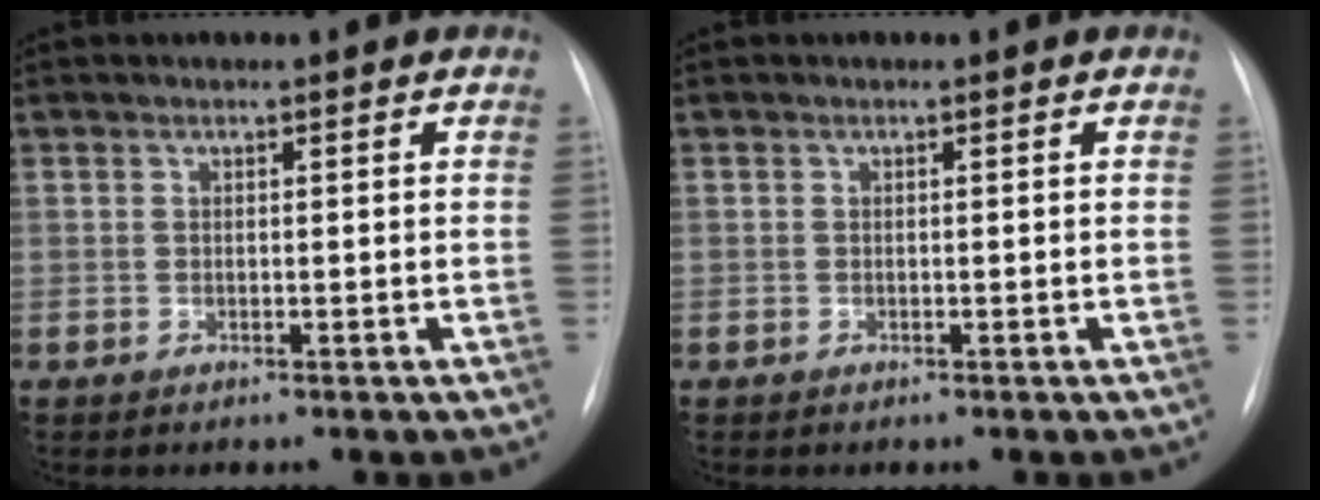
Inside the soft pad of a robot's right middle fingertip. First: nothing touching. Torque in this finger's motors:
{"motor_torque": [-0.25, -0.30, -0.13, -0.11]}